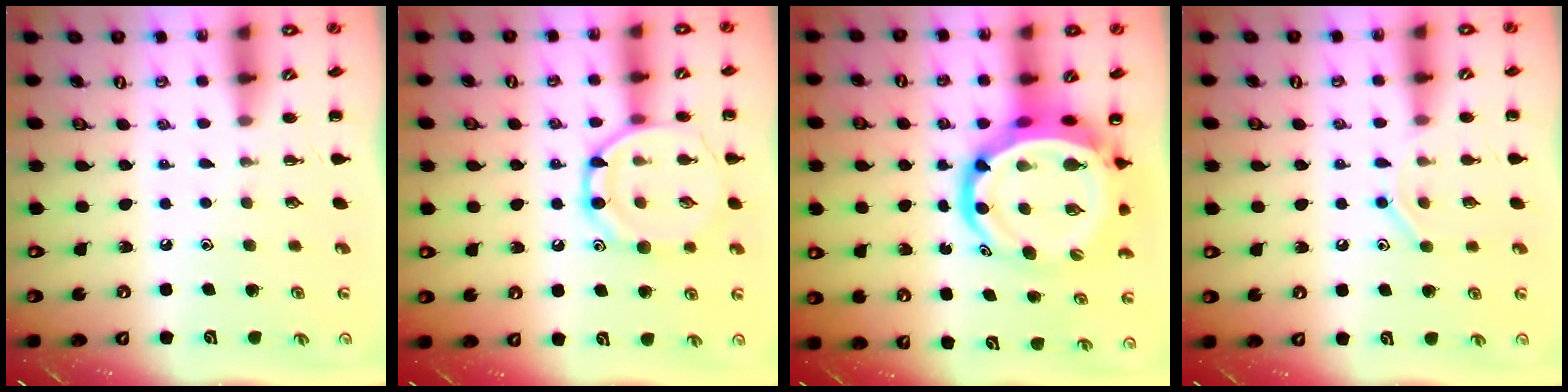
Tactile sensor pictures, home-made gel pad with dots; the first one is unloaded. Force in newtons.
{"total": 13.9, "press": 13.9, "slide": 0.7}
{"total": 13.2, "press": 12.7, "slide": 3.6}
{"total": 7.8, "press": 7.8, "slide": 1.1}